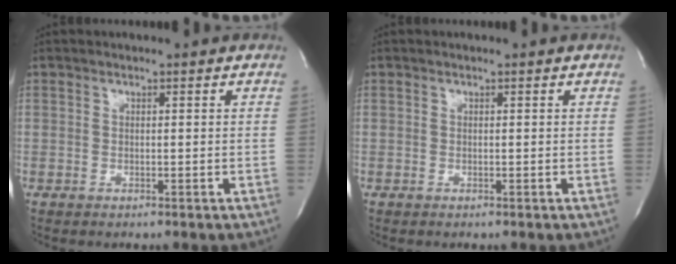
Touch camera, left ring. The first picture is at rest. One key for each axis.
{"total": 0.0}